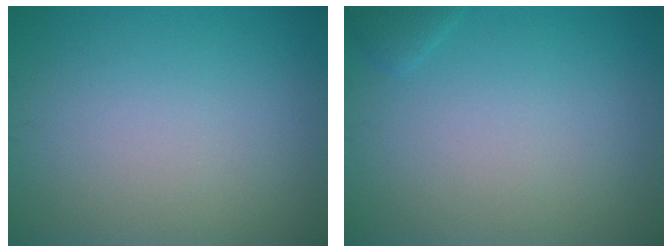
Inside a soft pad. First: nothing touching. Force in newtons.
{"total": 0.7, "press": 0.7, "slide": 0.1}